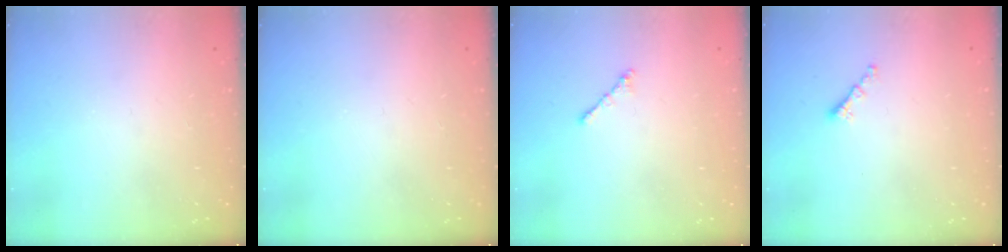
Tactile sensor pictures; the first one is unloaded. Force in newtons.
{"total": 0.0}
{"total": 1.8, "press": 1.7, "slide": 0.6}
{"total": 1.2, "press": 1.1, "slide": 0.5}